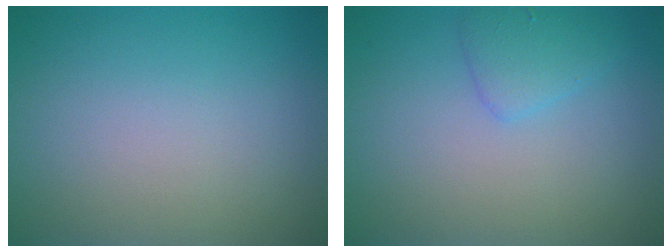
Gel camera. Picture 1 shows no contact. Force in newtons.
{"total": 1.9, "press": 1.9, "slide": 0.1}